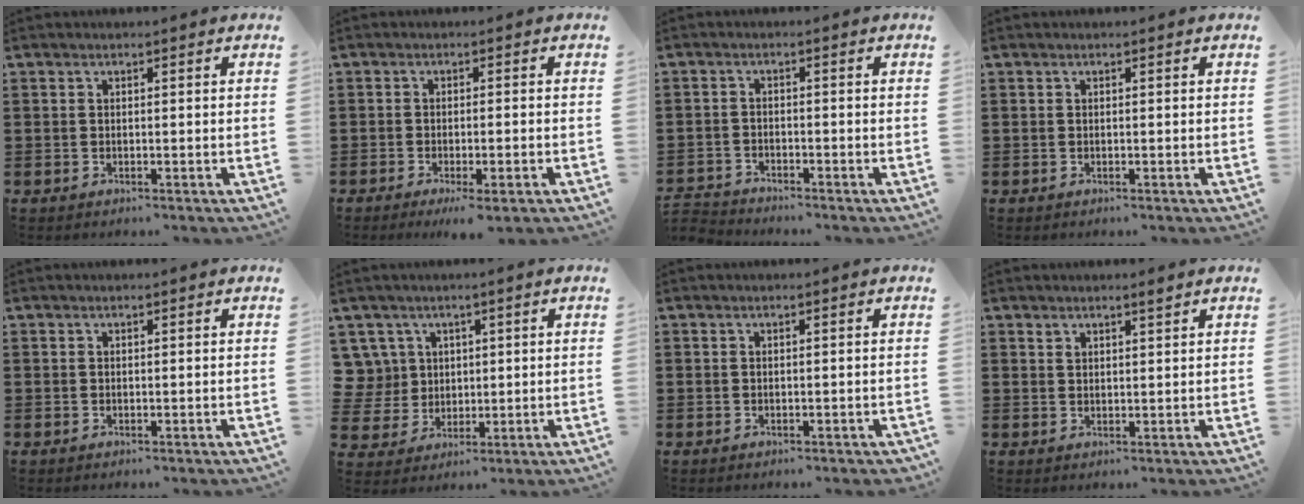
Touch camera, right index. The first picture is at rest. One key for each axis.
{"total": 1.8, "fx": -1.3, "fy": -0.1, "fz": 1.3, "tx": -0.021, "ty": -0.002, "tz": -0.024}
{"total": 2.3, "fx": -2.2, "fy": 0.4, "fz": -0.3, "tx": -0.003, "ty": 0.001, "tz": -0.050}
{"total": 0.0}
{"total": 0.0}
{"total": 6.6, "fx": 2.1, "fy": 6.1, "fz": 1.0, "tx": -0.062, "ty": 0.012, "tz": 0.043}
{"total": 0.0}
{"total": 1.7, "fx": 1.5, "fy": 0.2, "fz": 0.8, "tx": -0.016, "ty": 0.000, "tz": 0.026}